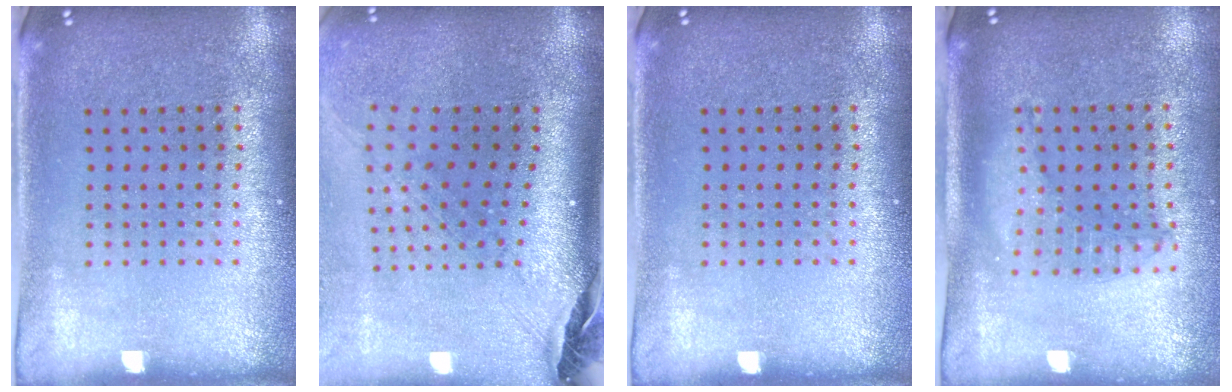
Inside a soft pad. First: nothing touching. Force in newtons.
{"total": 2.5, "press": 1.7, "slide": 1.8}
{"total": 0.0}
{"total": 1.3, "press": 1.3, "slide": 0.2}